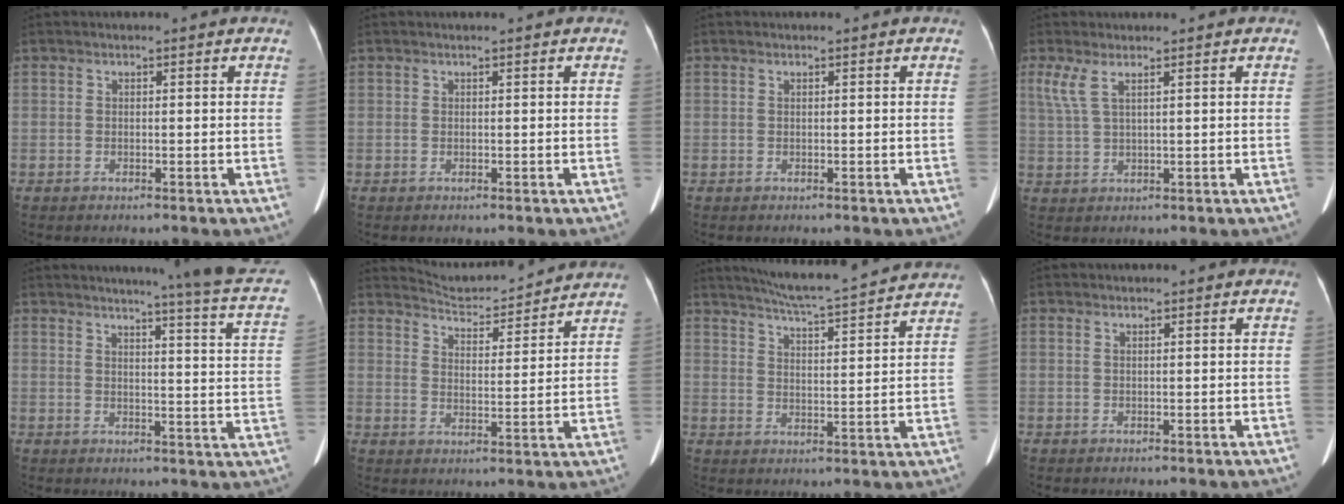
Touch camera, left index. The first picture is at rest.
{"total": 0.0}
{"total": 0.0}
{"total": 3.3, "force": [1.7, 0.6, 2.7], "torque": [-0.076, 0.009, 0.046]}
{"total": 16.2, "force": [13.8, -1.3, 8.4], "torque": [-0.112, -0.069, 0.137]}
{"total": 11.1, "force": [11.0, 0.8, 1.5], "torque": [-0.030, 0.009, 0.158]}
{"total": 16.6, "force": [15.3, 0.1, 6.2], "torque": [-0.112, 0.004, 0.210]}
{"total": 0.0}